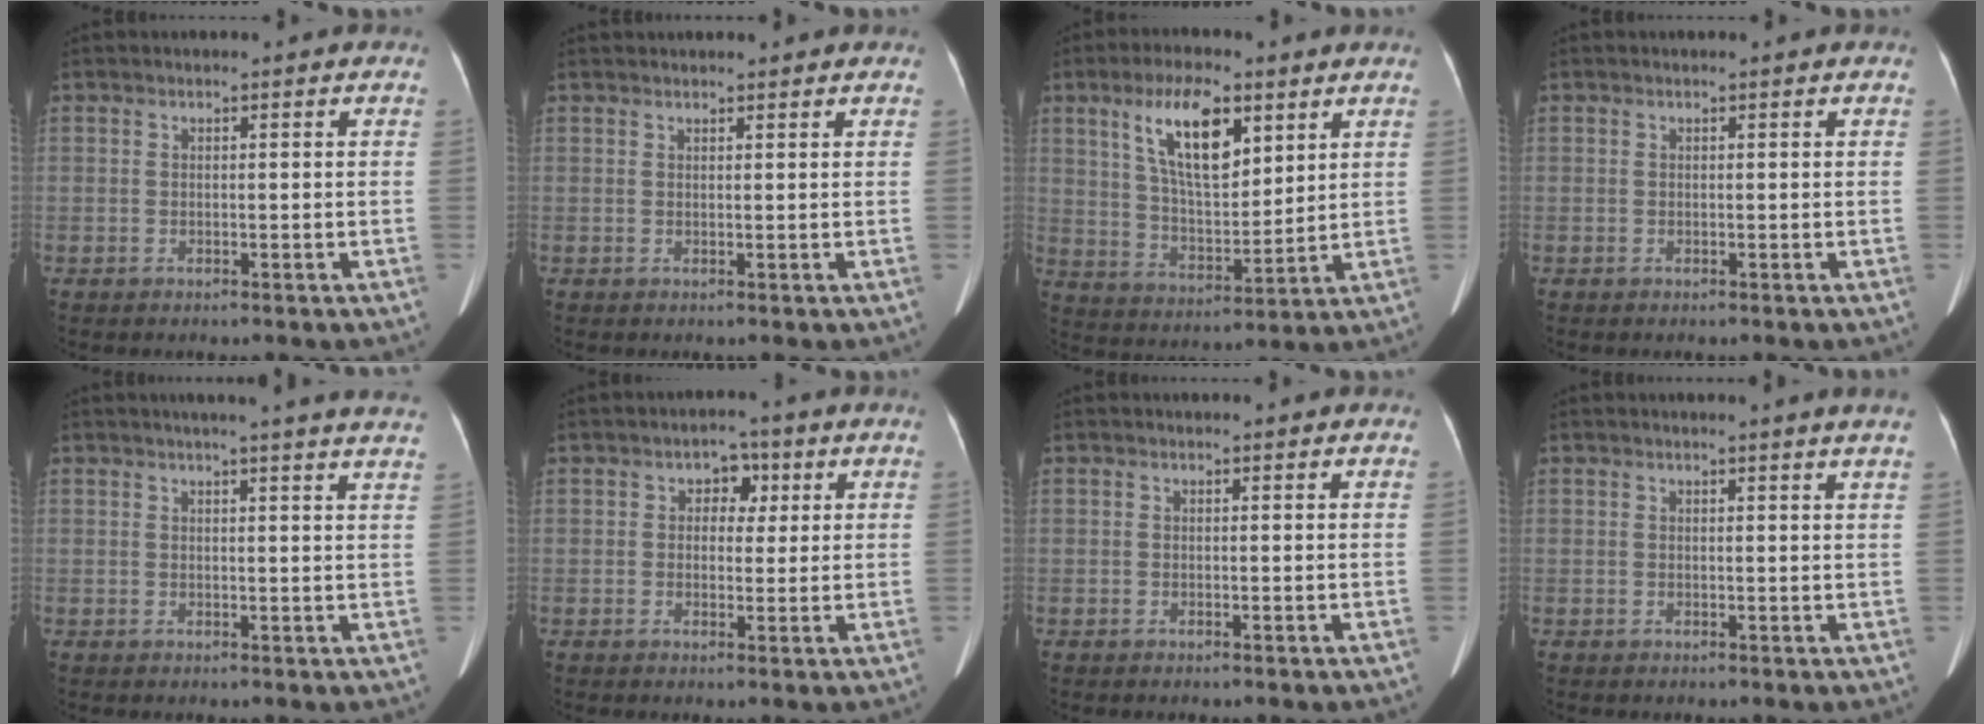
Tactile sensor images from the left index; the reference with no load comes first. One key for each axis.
{"total": 3.3, "fx": 3.1, "fy": 0.6, "fz": 1.0, "tx": -0.013, "ty": 0.031, "tz": 0.040}
{"total": 11.9, "fx": 6.0, "fy": 4.3, "fz": 9.4, "tx": -0.182, "ty": 0.012, "tz": 0.116}
{"total": 0.0}
{"total": 13.1, "fx": 11.7, "fy": -0.1, "fz": 5.9, "tx": -0.083, "ty": -0.007, "tz": 0.124}
{"total": 3.7, "fx": 1.2, "fy": 2.6, "fz": 2.3, "tx": -0.031, "ty": 0.015, "tz": 0.017}
{"total": 0.0}
{"total": 2.1, "fx": 1.8, "fy": -0.7, "fz": 0.9, "tx": -0.021, "ty": -0.010, "tz": 0.018}